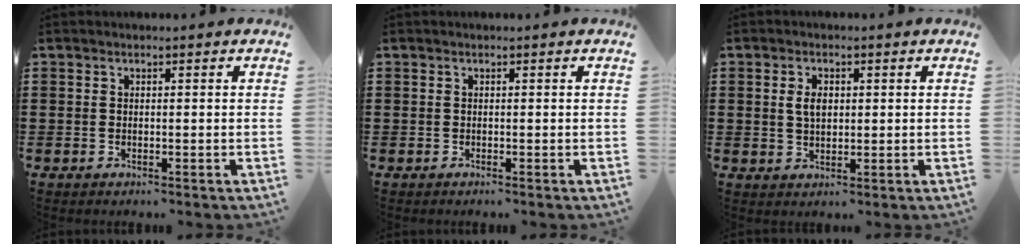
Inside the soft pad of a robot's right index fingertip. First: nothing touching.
{"total": 0.0}
{"total": 3.1, "force": [0.5, 1.8, 2.4], "torque": [-0.051, 0.009, 0.008]}